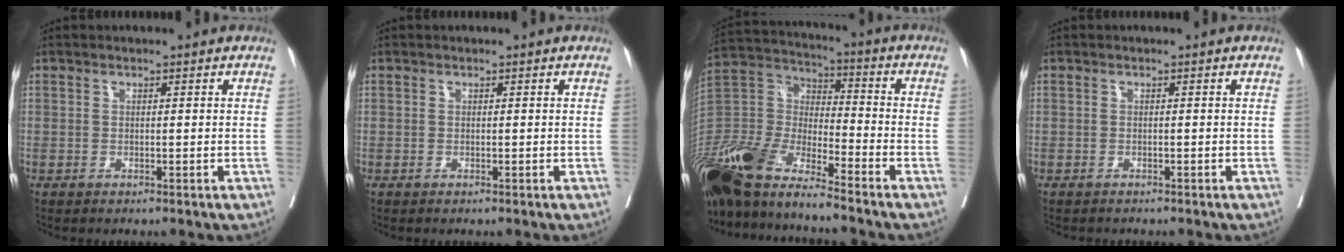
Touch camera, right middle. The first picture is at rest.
{"total": 0.0}
{"total": 17.7, "force": [-14.5, 3.3, 9.6], "torque": [-0.209, -0.018, -0.286]}
{"total": 1.6, "force": [-1.5, 0.6, 0.4], "torque": [-0.015, -0.004, -0.021]}